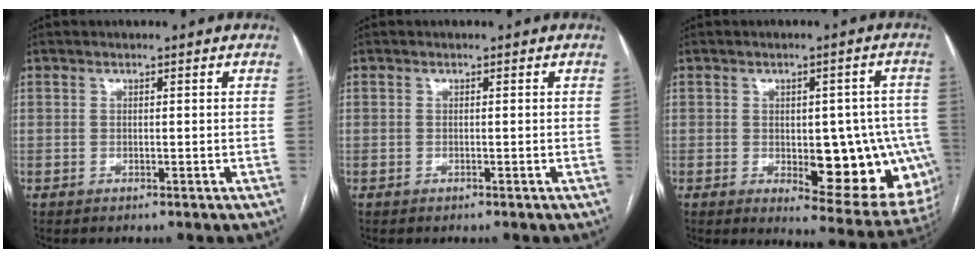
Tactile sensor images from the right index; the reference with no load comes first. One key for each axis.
{"total": 0.0}
{"total": 16.1, "fx": -3.1, "fy": 6.6, "fz": 14.3, "tx": -0.119, "ty": 0.015, "tz": -0.016}